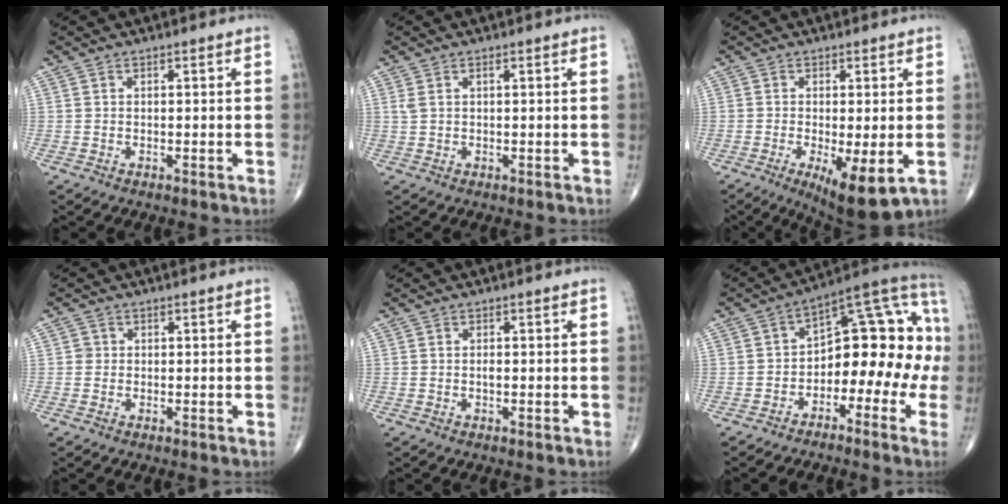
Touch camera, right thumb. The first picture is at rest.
{"total": 1.6, "force": [0.6, 0.5, 1.3], "torque": [-0.036, 0.014, 0.020]}
{"total": 9.5, "force": [-2.8, 2.8, 8.6], "torque": [-0.138, -0.023, -0.039]}
{"total": 1.1, "force": [0.0, 1.1, 0.2], "torque": [0.005, 0.003, -0.001]}
{"total": 0.6, "force": [-0.1, 0.3, 0.5], "torque": [-0.010, -0.001, -0.003]}
{"total": 16.9, "force": [-3.7, 9.8, 13.3], "torque": [-0.128, 0.085, -0.061]}